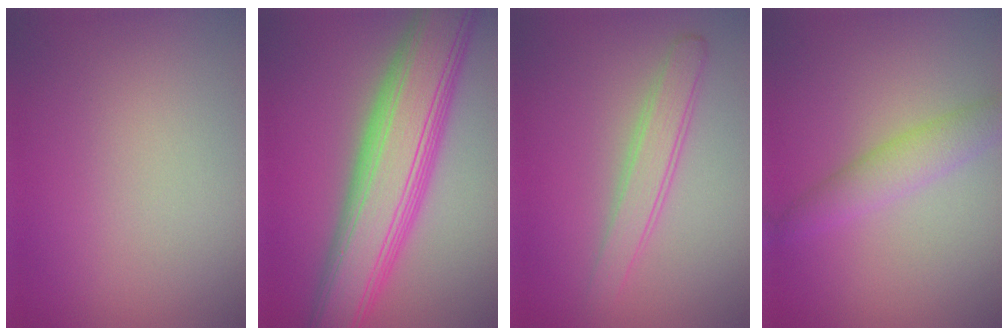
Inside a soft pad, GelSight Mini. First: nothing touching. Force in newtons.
{"total": 10.5, "press": 10.5, "slide": 0.3}
{"total": 2.6, "press": 2.6, "slide": 0.2}
{"total": 2.8, "press": 2.8, "slide": 0.2}